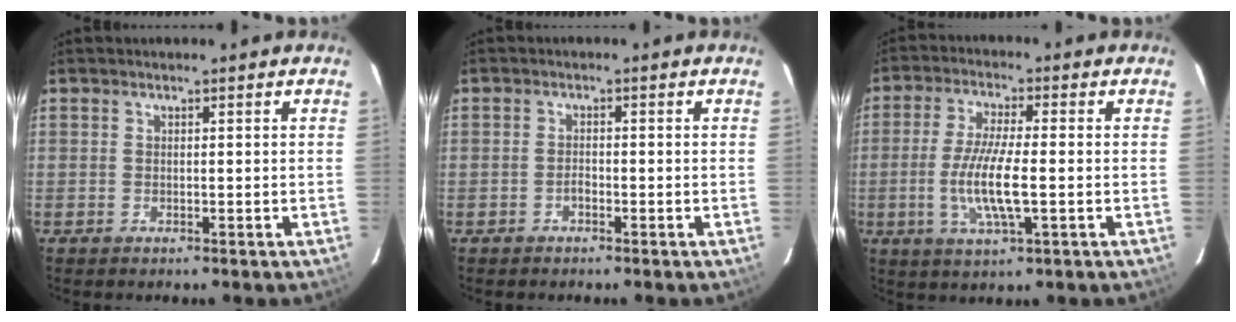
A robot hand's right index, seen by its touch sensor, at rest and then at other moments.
{"total": 1.1, "force": [-0.9, 0.6, 0.5], "torque": [-0.009, 0.001, -0.016]}
{"total": 9.6, "force": [-1.9, 1.7, 9.3], "torque": [-0.185, -0.011, -0.037]}